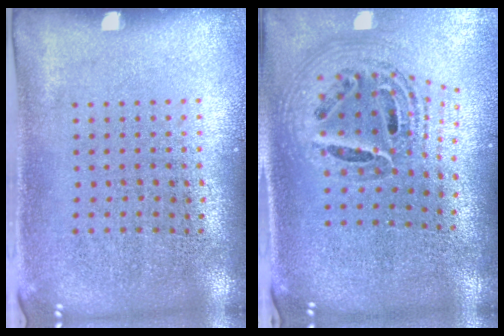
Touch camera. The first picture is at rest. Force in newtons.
{"total": 1.6, "press": 1.4, "slide": 0.8}